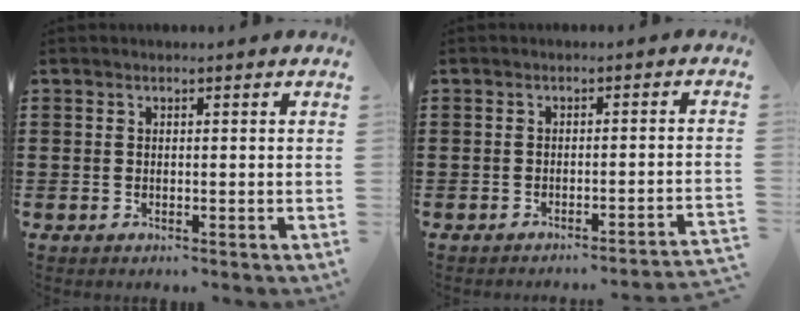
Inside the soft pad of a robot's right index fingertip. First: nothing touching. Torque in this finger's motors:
{"motor_torque": [-0.89, 0.90, -0.96, -0.09]}